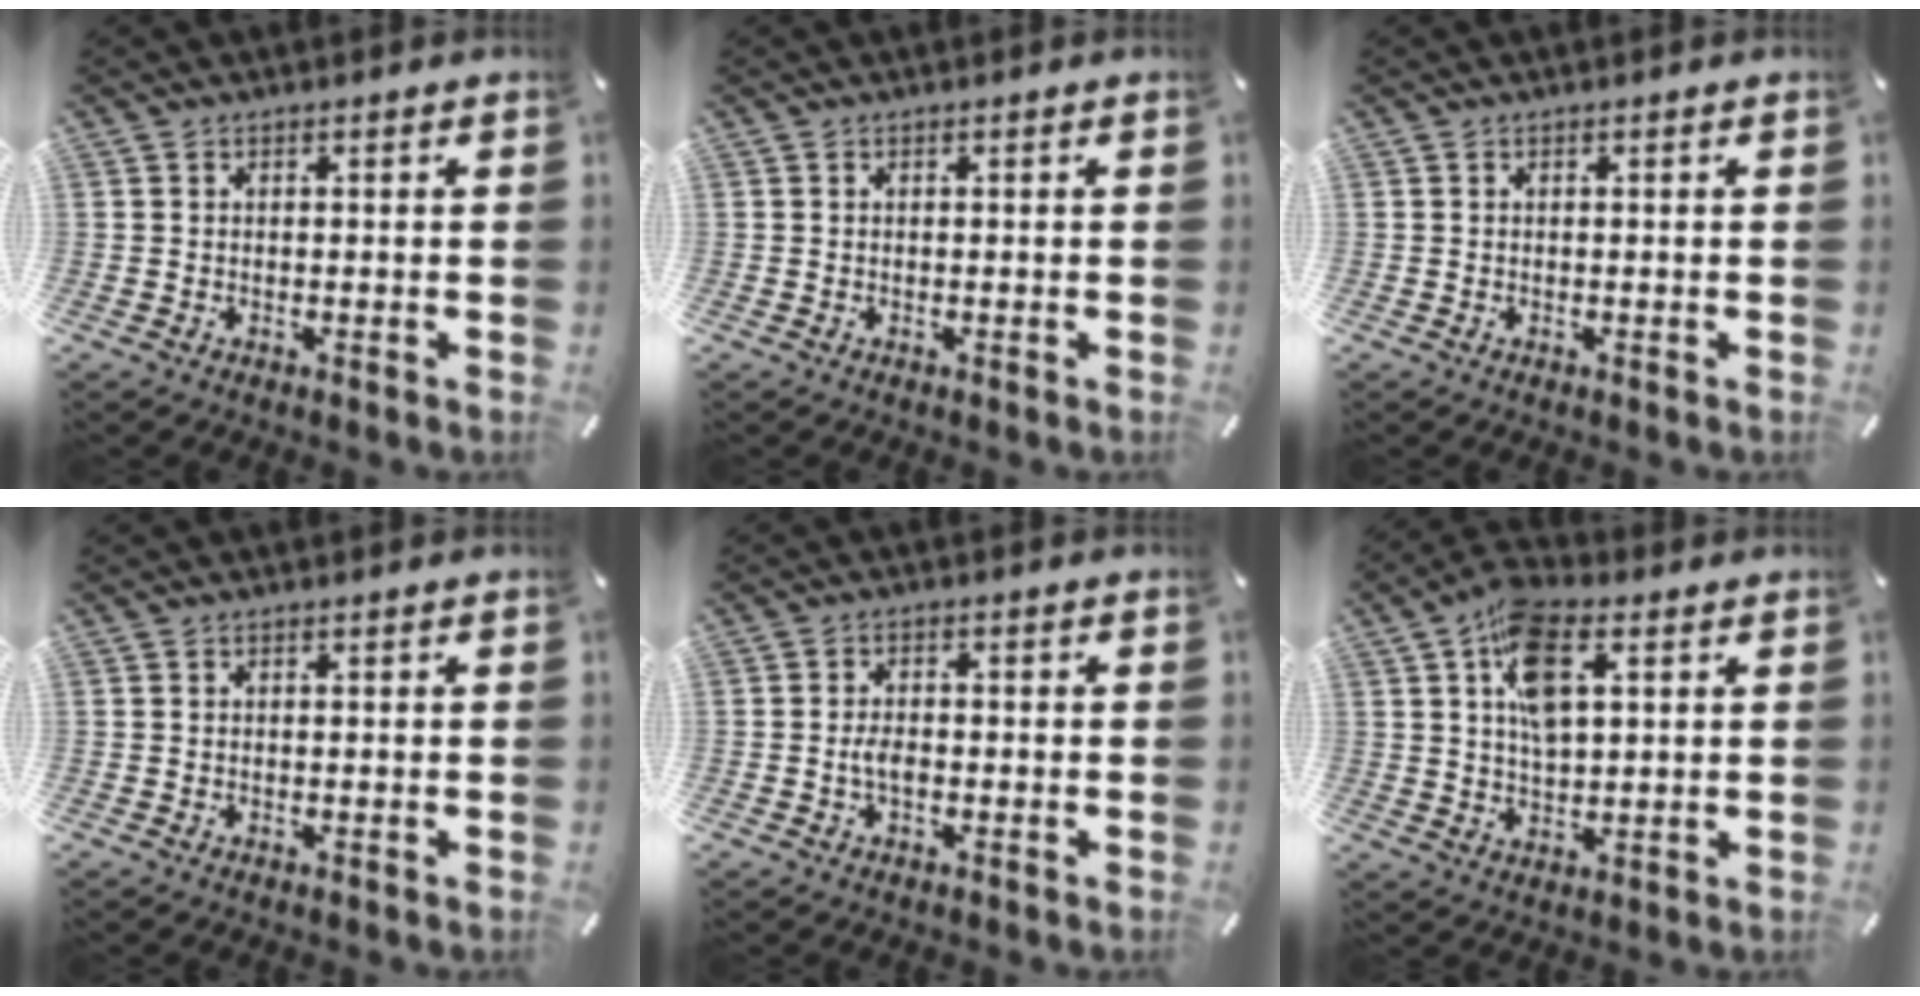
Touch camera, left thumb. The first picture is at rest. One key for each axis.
{"total": 0.0}
{"total": 0.0}
{"total": 0.0}
{"total": 3.0, "fx": -0.9, "fy": 1.6, "fz": 2.4, "tx": -0.045, "ty": 0.007, "tz": -0.016}
{"total": 11.0, "fx": 3.8, "fy": 5.8, "fz": 8.5, "tx": -0.152, "ty": 0.000, "tz": 0.068}